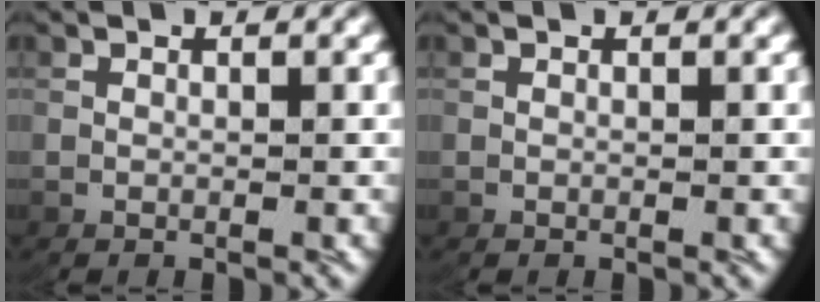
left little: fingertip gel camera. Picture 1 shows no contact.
{"total": 0.0}